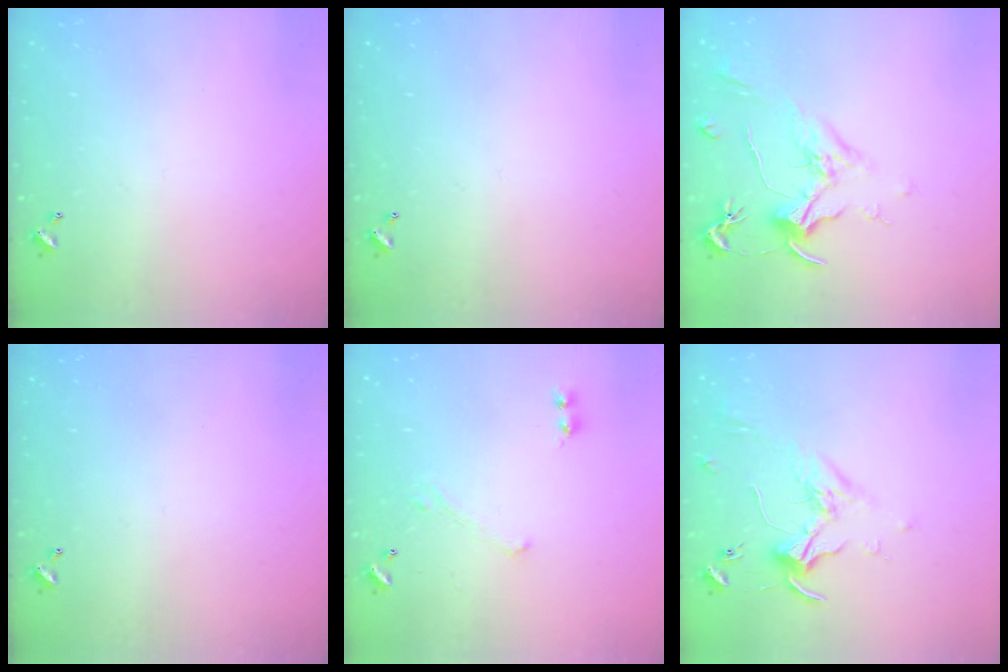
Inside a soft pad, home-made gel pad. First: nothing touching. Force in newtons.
{"total": 0.0}
{"total": 2.0, "press": 1.7, "slide": 0.9}
{"total": 0.0}
{"total": 0.0}
{"total": 1.7, "press": 1.5, "slide": 0.7}